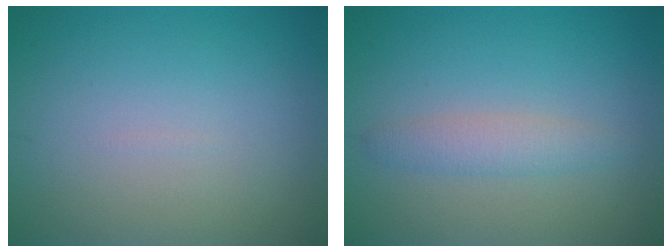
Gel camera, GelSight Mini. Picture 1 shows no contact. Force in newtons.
{"total": 2.0, "press": 2.0, "slide": 0.1}